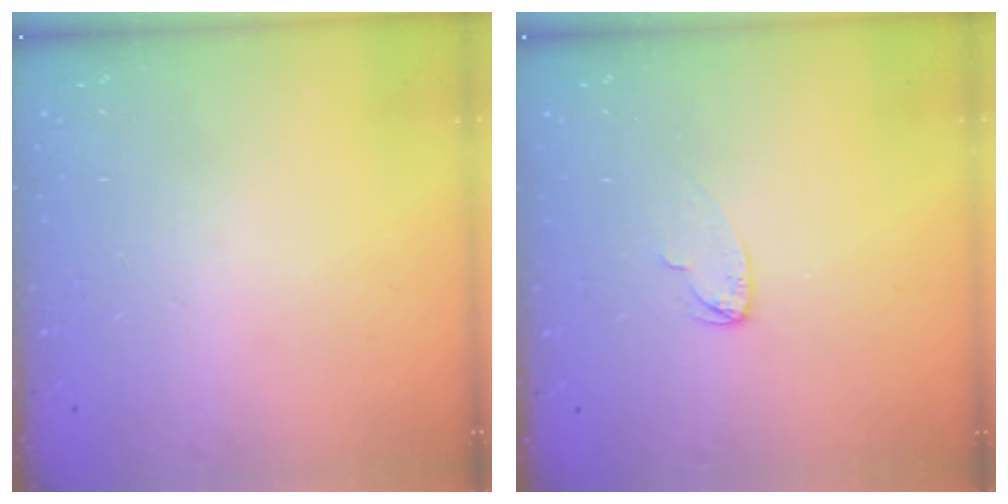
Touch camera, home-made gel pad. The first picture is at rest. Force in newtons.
{"total": 3.8, "press": 3.8, "slide": 0.4}